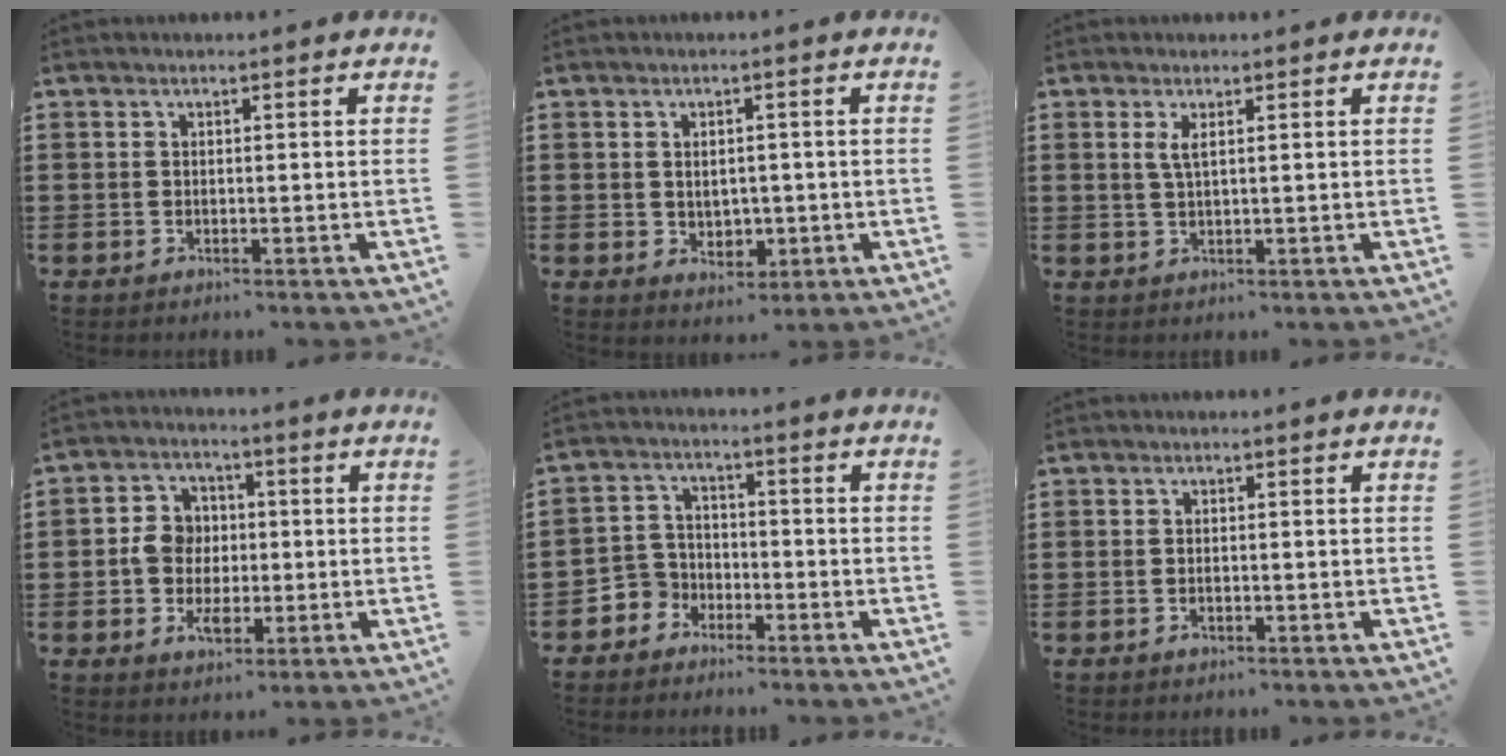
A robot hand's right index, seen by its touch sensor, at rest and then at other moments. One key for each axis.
{"total": 2.5, "fx": 0.2, "fy": 2.1, "fz": 1.4, "tx": -0.026, "ty": 0.005, "tz": 0.000}
{"total": 2.1, "fx": 0.8, "fy": 0.5, "fz": 1.8, "tx": -0.039, "ty": 0.002, "tz": 0.013}
{"total": 6.7, "fx": -0.5, "fy": 5.6, "fz": 3.7, "tx": -0.081, "ty": 0.009, "tz": -0.011}
{"total": 3.9, "fx": -2.5, "fy": 2.9, "fz": 0.3, "tx": -0.036, "ty": -0.003, "tz": -0.058}
{"total": 0.7, "fx": -0.4, "fy": 0.3, "fz": 0.5, "tx": -0.011, "ty": -0.004, "tz": -0.006}